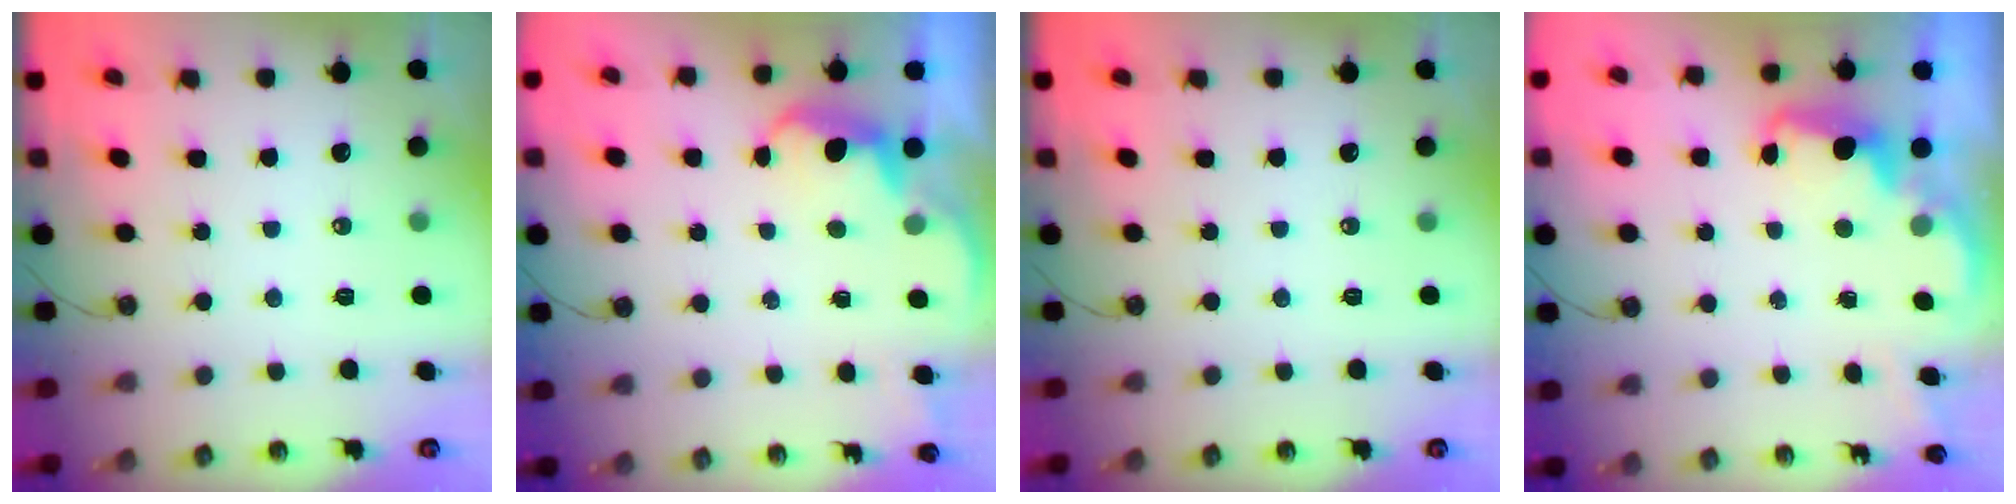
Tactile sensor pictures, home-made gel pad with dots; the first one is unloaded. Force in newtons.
{"total": 1.9, "press": 1.7, "slide": 0.8}
{"total": 0.0}
{"total": 2.5, "press": 2.5, "slide": 0.6}